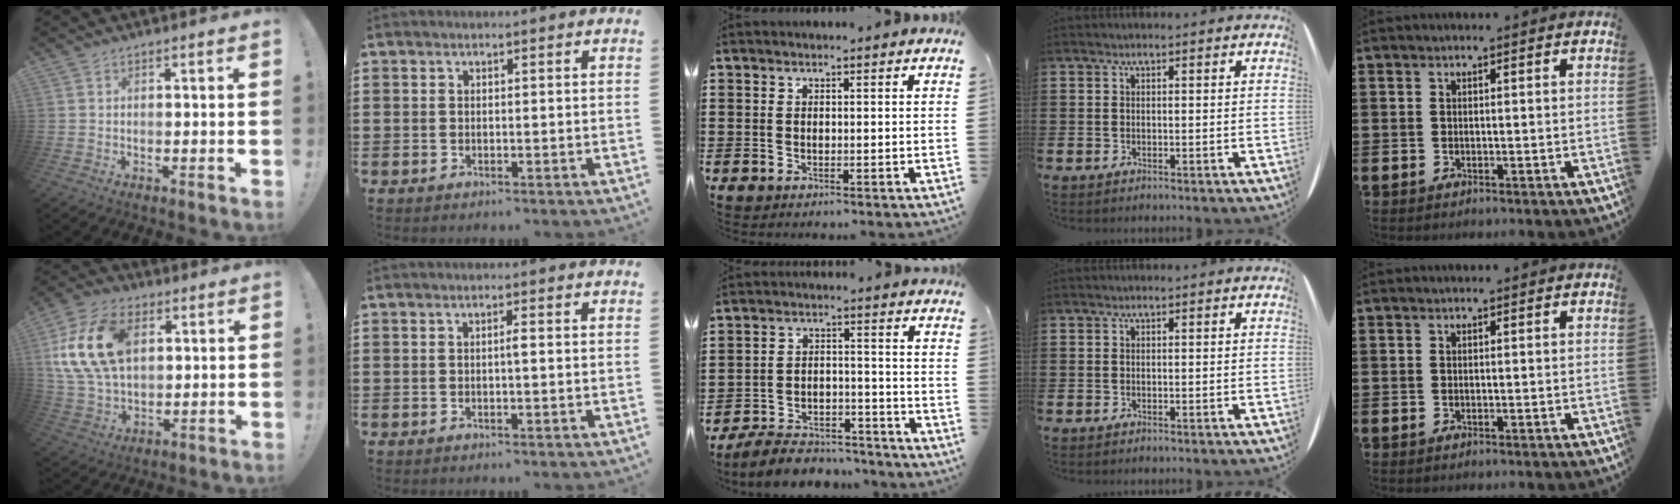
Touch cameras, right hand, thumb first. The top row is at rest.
{"thumb": {"total": 19.0, "force": [4.9, 12.5, 13.4], "torque": [-0.249, -0.007, 0.089]}, "index": {"total": 0.8, "force": [-0.2, 0.0, 0.8], "torque": [-0.015, -0.003, -0.002]}, "middle": {"total": 7.1, "force": [-6.8, 1.5, 1.5], "torque": [-0.021, 0.021, -0.130]}}